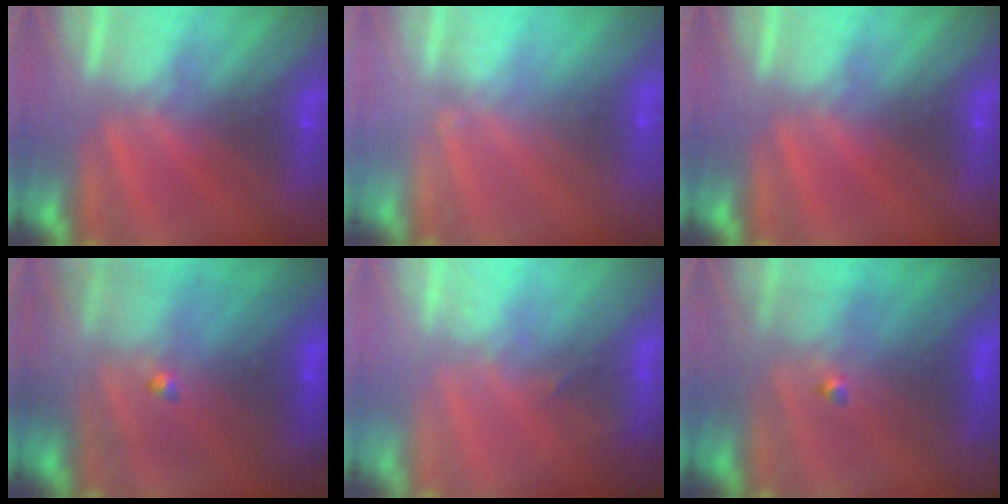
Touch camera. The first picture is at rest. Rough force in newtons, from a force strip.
{"total": 2.4}
{"total": 0.0}
{"total": 8.8}
{"total": 2.9}
{"total": 4.4}